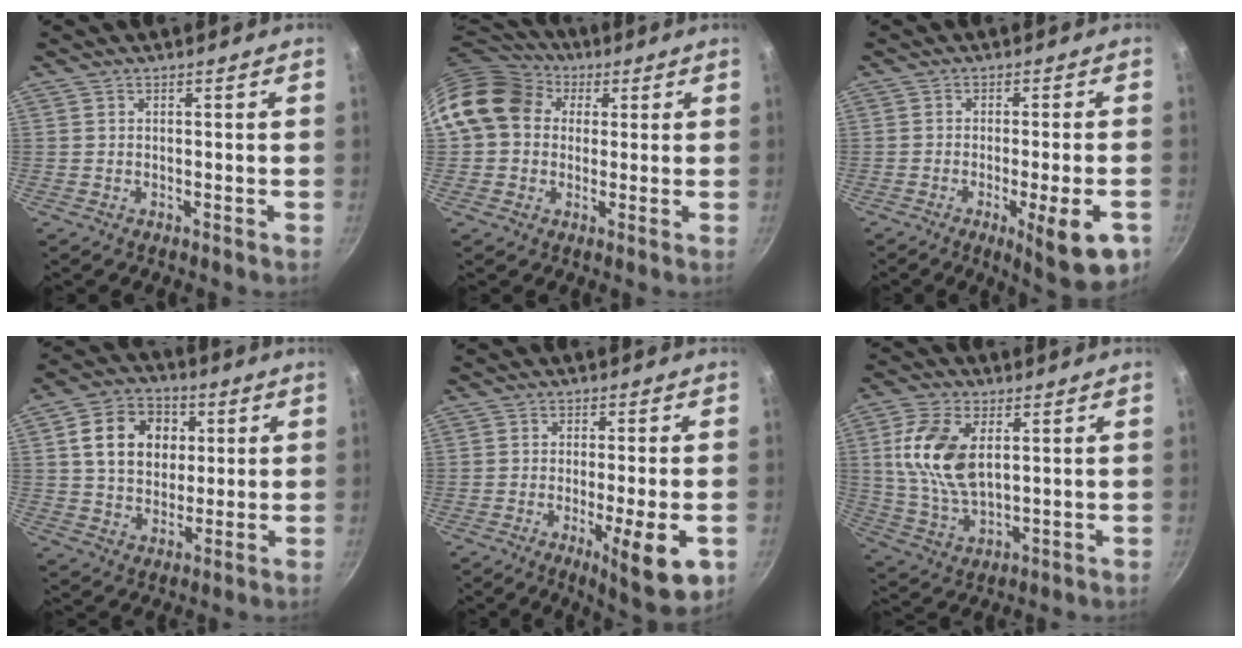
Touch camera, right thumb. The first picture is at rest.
{"total": 14.6, "force": [3.3, 12.1, 7.5], "torque": [-0.119, 0.031, 0.045]}
{"total": 11.3, "force": [-4.6, 2.4, 10.0], "torque": [-0.121, 0.004, -0.059]}
{"total": 13.5, "force": [3.3, 10.5, 7.7], "torque": [-0.104, 0.007, 0.049]}
{"total": 11.0, "force": [-3.6, 2.2, 10.2], "torque": [-0.142, -0.001, -0.047]}
{"total": 13.4, "force": [3.1, 7.7, 10.6], "torque": [-0.200, -0.013, 0.065]}